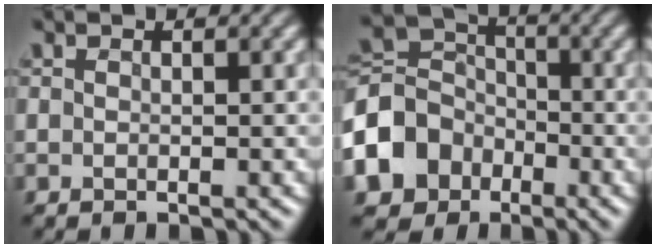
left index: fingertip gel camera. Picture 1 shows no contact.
{"total": 7.4, "force": [-3.3, 5.9, 3.1], "torque": [-0.068, 0.002, -0.080]}